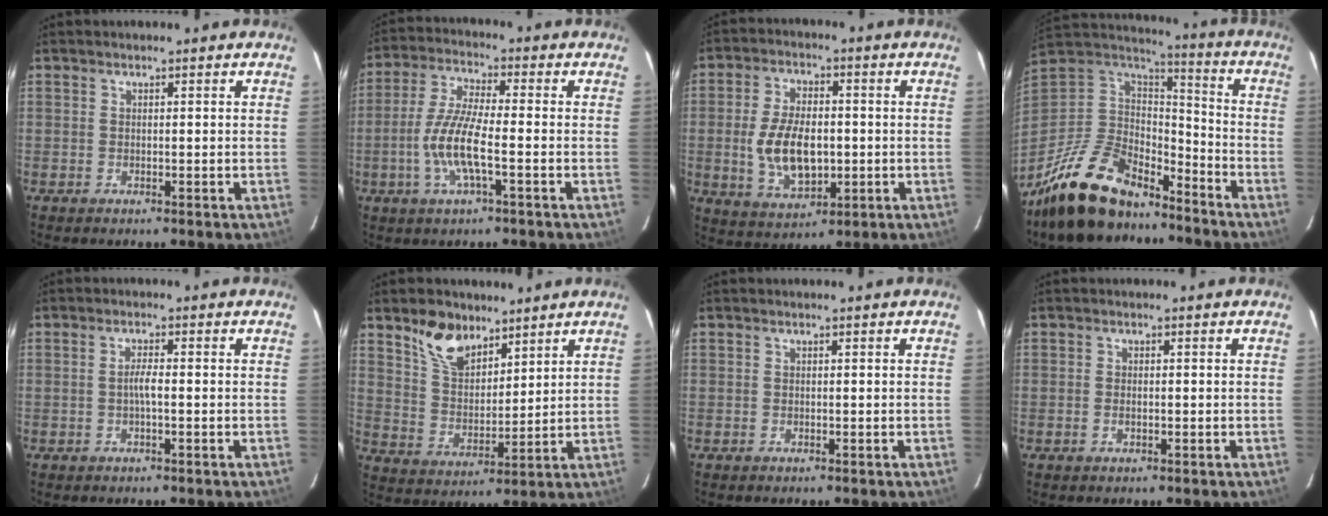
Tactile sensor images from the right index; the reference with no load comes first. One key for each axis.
{"total": 9.5, "fx": -2.7, "fy": 1.7, "fz": 9.0, "tx": -0.190, "ty": -0.001, "tz": -0.056}
{"total": 11.6, "fx": -1.2, "fy": 6.2, "fz": 9.7, "tx": -0.194, "ty": -0.003, "tz": -0.013}
{"total": 21.3, "fx": -15.9, "fy": 9.5, "fz": 10.5, "tx": -0.232, "ty": -0.002, "tz": -0.265}
{"total": 2.0, "fx": -0.4, "fy": 0.2, "fz": 1.9, "tx": -0.038, "ty": 0.002, "tz": -0.010}
{"total": 9.8, "fx": 6.9, "fy": 5.1, "fz": 4.7, "tx": -0.084, "ty": 0.013, "tz": 0.135}
{"total": 0.0}
{"total": 1.1, "fx": -0.3, "fy": 0.6, "fz": 0.9, "tx": -0.018, "ty": 0.002, "tz": -0.005}